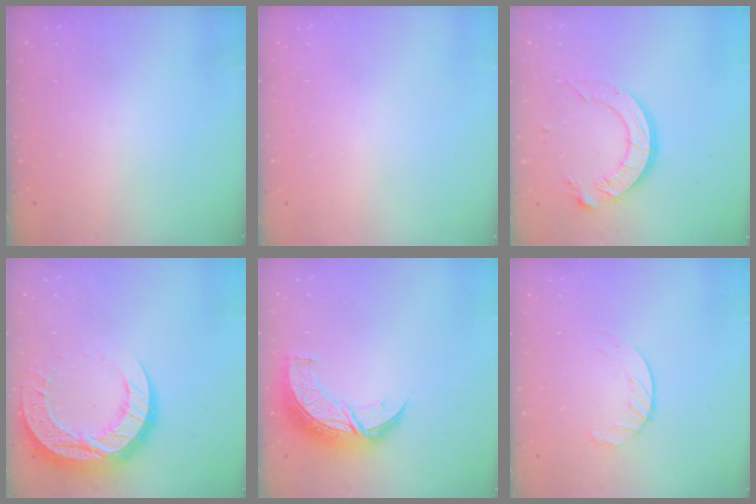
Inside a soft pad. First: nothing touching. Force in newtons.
{"total": 0.0}
{"total": 12.9, "press": 12.8, "slide": 1.4}
{"total": 18.4, "press": 18.4, "slide": 1.6}
{"total": 10.7, "press": 10.6, "slide": 0.8}
{"total": 3.8, "press": 3.8, "slide": 0.4}